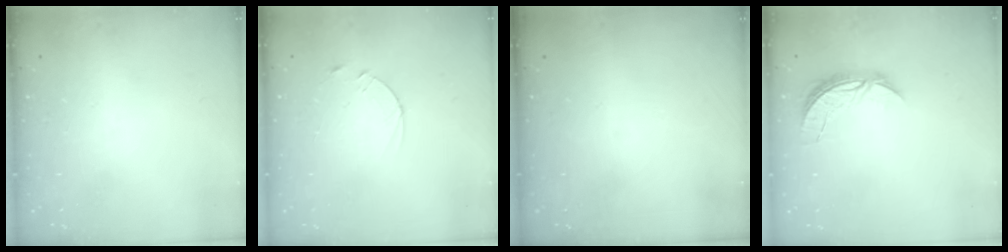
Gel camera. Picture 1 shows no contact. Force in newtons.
{"total": 2.4, "press": 2.3, "slide": 0.2}
{"total": 0.0}
{"total": 6.2, "press": 6.2, "slide": 0.5}